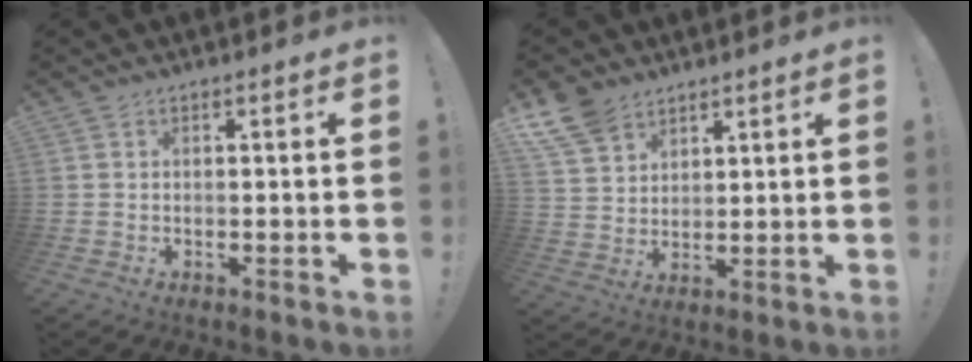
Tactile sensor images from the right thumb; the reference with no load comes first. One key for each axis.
{"total": 9.4, "fx": 6.9, "fy": 5.4, "fz": 3.3, "tx": -0.067, "ty": -0.038, "tz": 0.137}